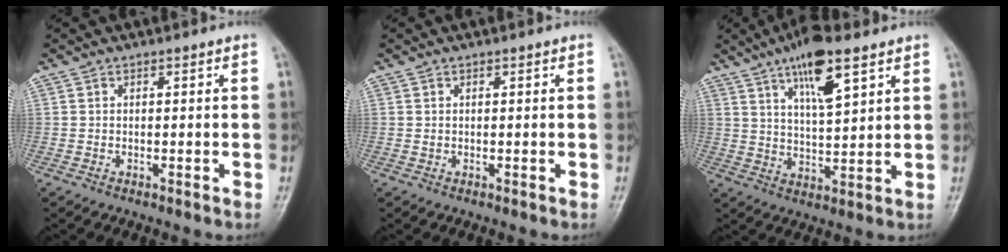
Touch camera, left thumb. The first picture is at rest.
{"total": 0.7, "force": [0.3, 0.5, 0.3], "torque": [-0.002, 0.000, 0.004]}
{"total": 11.2, "force": [6.6, 3.3, 8.5], "torque": [-0.134, -0.030, 0.114]}